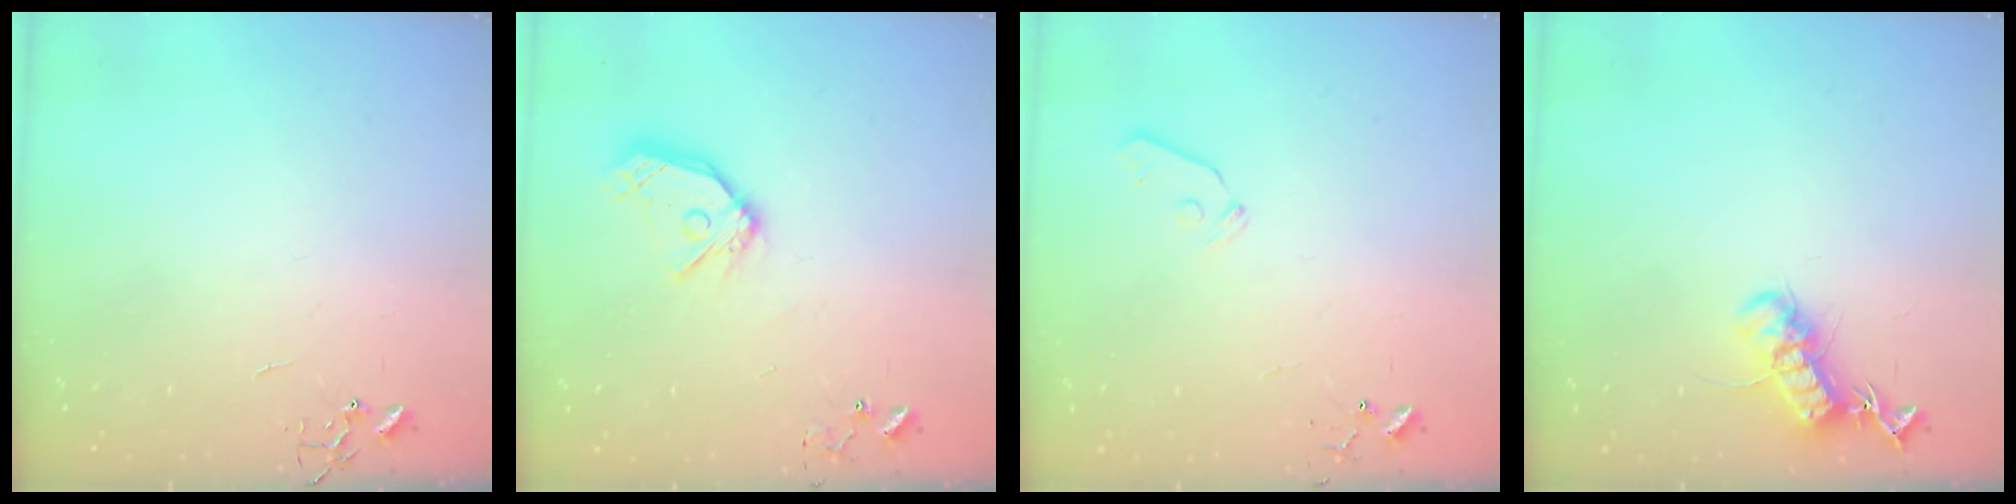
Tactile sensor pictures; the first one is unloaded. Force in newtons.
{"total": 13.0, "press": 12.9, "slide": 1.6}
{"total": 5.5, "press": 5.5, "slide": 0.5}
{"total": 13.8, "press": 13.7, "slide": 1.3}